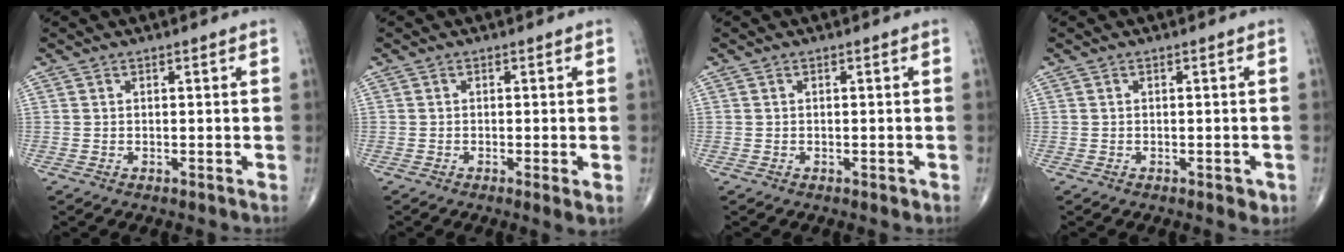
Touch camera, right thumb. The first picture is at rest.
{"total": 2.3, "force": [-0.6, 0.3, 2.2], "torque": [-0.042, -0.010, -0.013]}
{"total": 0.8, "force": [-0.3, 0.4, 0.6], "torque": [-0.007, -0.001, -0.004]}
{"total": 1.9, "force": [-0.8, 0.9, 1.4], "torque": [-0.012, 0.000, -0.008]}